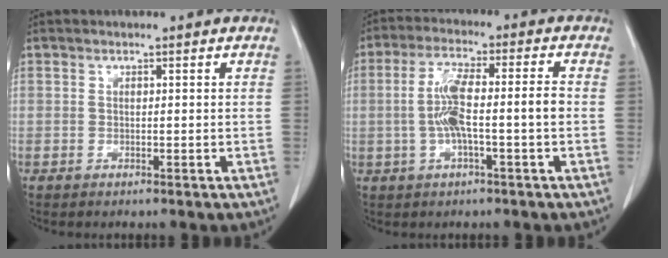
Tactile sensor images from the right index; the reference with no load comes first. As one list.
[{"total": 8.0, "force": [-1.1, 0.9, 7.9], "torque": [-0.158, 0.018, -0.021]}]